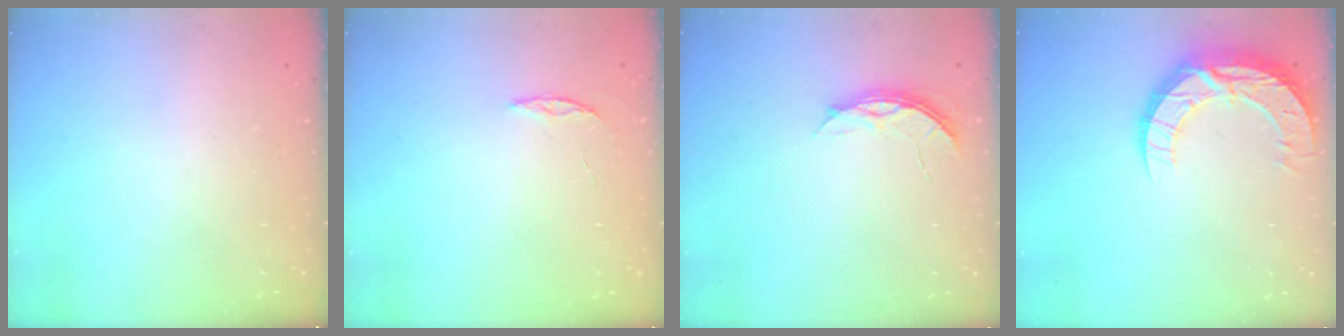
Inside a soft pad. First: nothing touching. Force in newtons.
{"total": 2.4, "press": 2.4, "slide": 0.2}
{"total": 4.4, "press": 4.4, "slide": 0.4}
{"total": 12.9, "press": 12.9, "slide": 1.1}